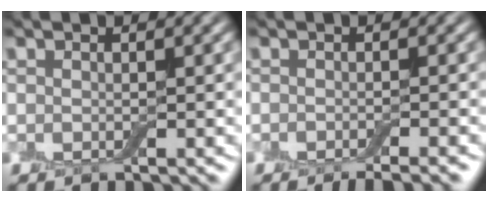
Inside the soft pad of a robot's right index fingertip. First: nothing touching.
{"total": 3.5, "force": [-2.4, 0.8, 2.4], "torque": [-0.023, 0.002, -0.032]}